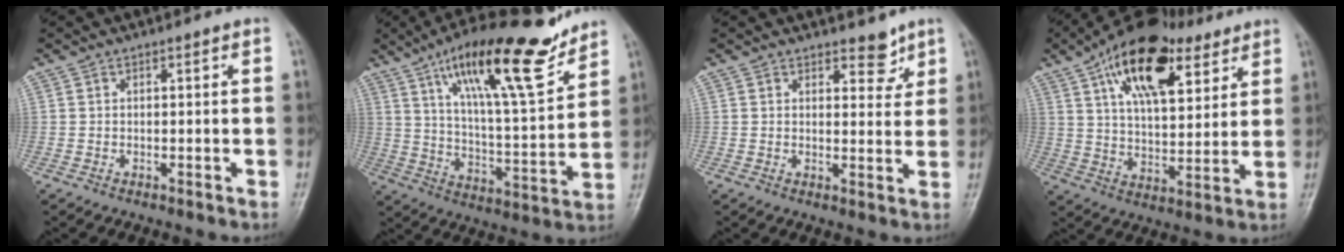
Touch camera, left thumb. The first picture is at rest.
{"total": 20.5, "force": [13.4, 4.7, 14.8], "torque": [-0.212, -0.056, 0.224]}
{"total": 3.8, "force": [2.8, 2.0, 1.7], "torque": [0.007, -0.017, 0.036]}
{"total": 19.8, "force": [10.2, 9.7, 13.9], "torque": [-0.191, -0.021, 0.167]}